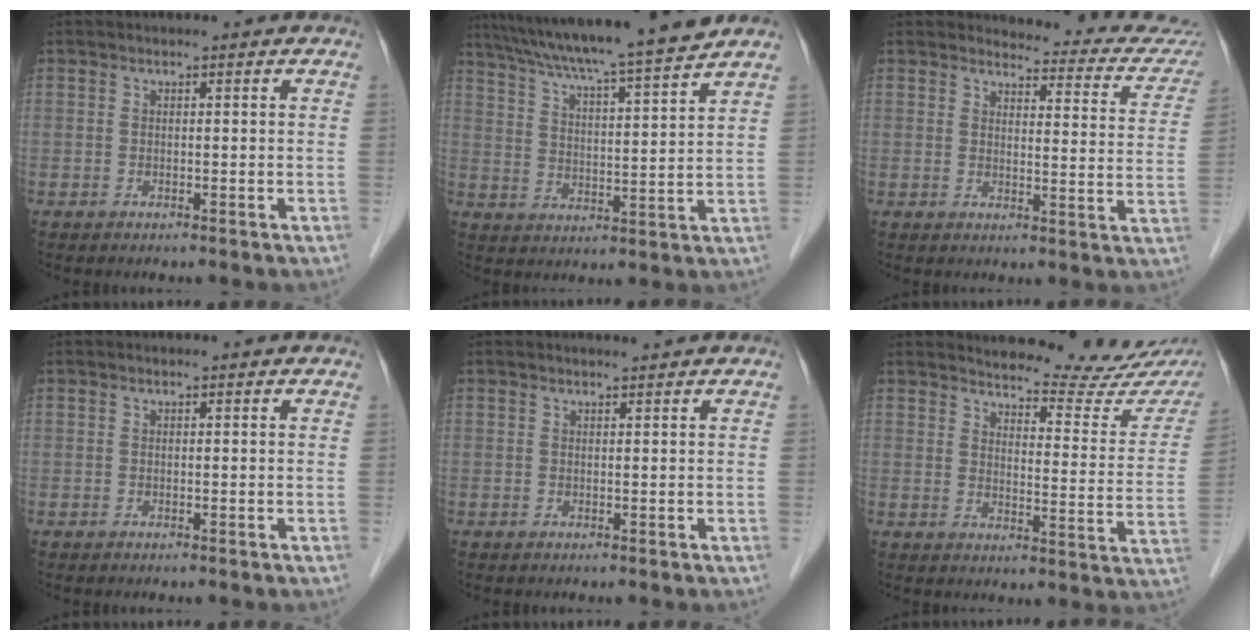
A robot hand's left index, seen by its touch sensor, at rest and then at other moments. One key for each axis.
{"total": 16.3, "fx": 14.4, "fy": -1.4, "fz": 7.5, "tx": -0.131, "ty": -0.005, "tz": 0.215}
{"total": 14.3, "fx": 14.0, "fy": 2.3, "fz": 1.8, "tx": 0.012, "ty": -0.074, "tz": 0.125}
{"total": 0.0}
{"total": 0.8, "fx": 0.7, "fy": -0.3, "fz": 0.1, "tx": -0.008, "ty": -0.004, "tz": 0.015}
{"total": 15.4, "fx": 14.6, "fy": 1.3, "fz": 4.9, "tx": -0.055, "ty": -0.074, "tz": 0.162}